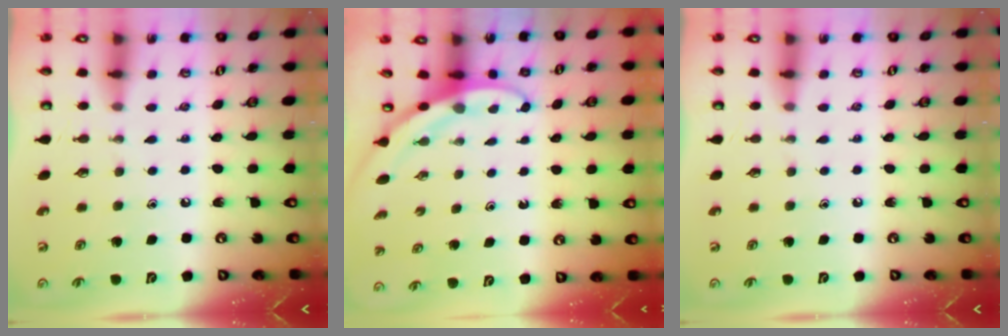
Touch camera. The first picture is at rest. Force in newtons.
{"total": 3.0, "press": 3.0, "slide": 0.1}
{"total": 0.0}